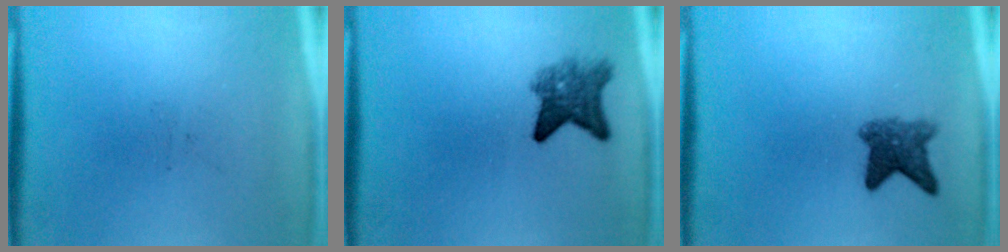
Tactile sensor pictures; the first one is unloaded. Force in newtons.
{"total": 4.5}
{"total": 4.1}